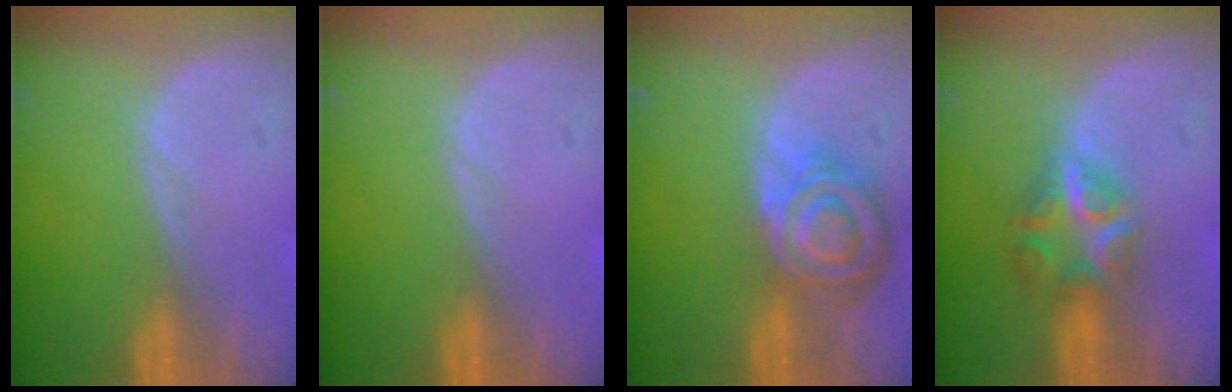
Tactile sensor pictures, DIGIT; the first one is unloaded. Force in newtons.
{"total": 0.0}
{"total": 8.4, "press": 7.3, "slide": 4.2}
{"total": 6.1, "press": 5.5, "slide": 2.7}